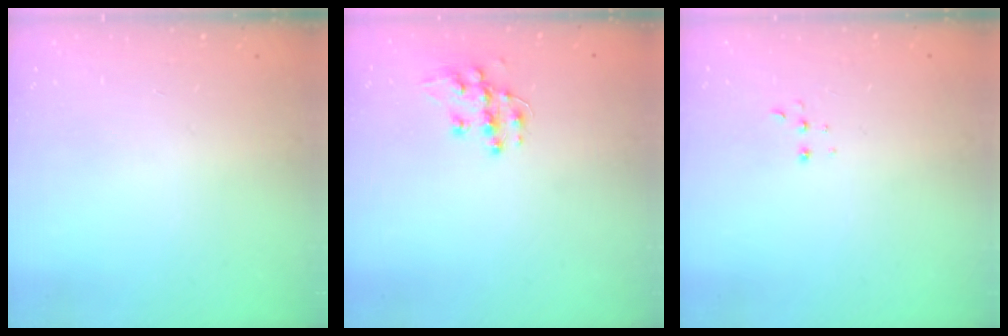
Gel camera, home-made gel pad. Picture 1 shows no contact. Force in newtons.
{"total": 11.3, "press": 11.2, "slide": 0.7}
{"total": 2.2, "press": 2.2, "slide": 0.5}